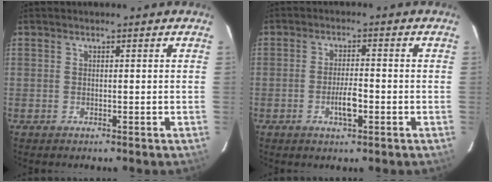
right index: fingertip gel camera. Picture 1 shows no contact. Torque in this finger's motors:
{"motor_torque": [0.73, -0.23, 0.42, 0.05]}